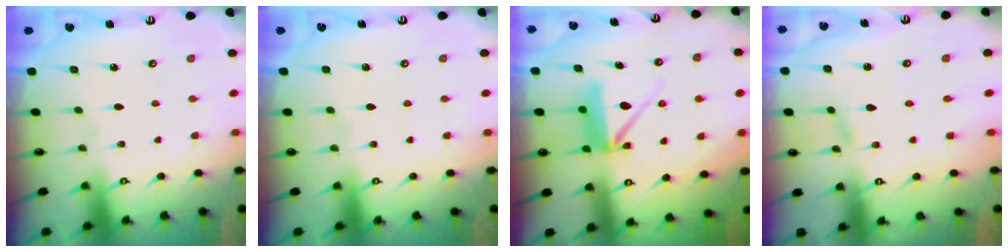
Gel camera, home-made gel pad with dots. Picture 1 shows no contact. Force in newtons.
{"total": 0.0}
{"total": 9.2, "press": 9.1, "slide": 0.8}
{"total": 1.3, "press": 1.3, "slide": 0.1}